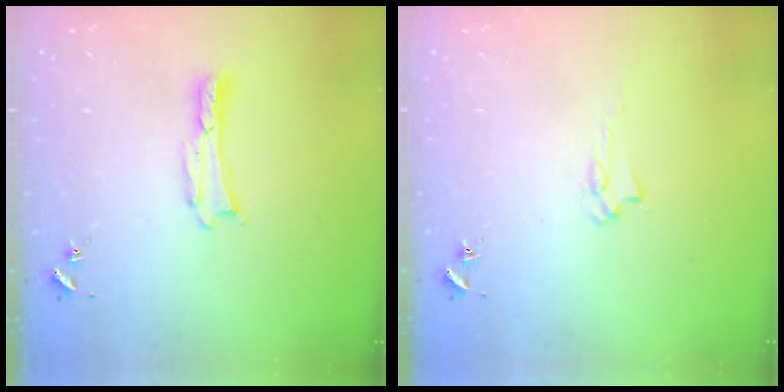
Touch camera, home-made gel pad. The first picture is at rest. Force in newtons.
{"total": 1.6, "press": 1.6, "slide": 0.2}